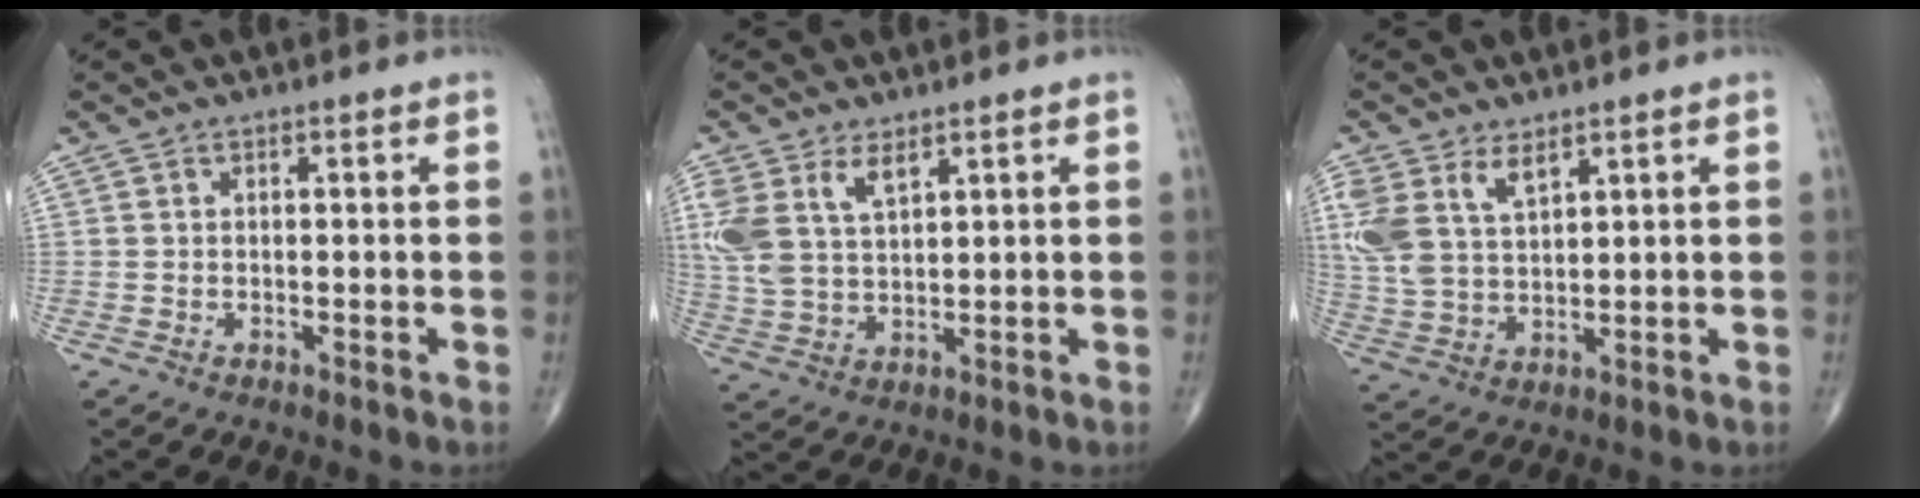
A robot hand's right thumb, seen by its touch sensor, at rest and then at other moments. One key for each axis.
{"total": 10.0, "fx": 4.9, "fy": 5.4, "fz": 6.9, "tx": -0.151, "ty": -0.006, "tz": 0.107}
{"total": 10.4, "fx": 5.3, "fy": 5.7, "fz": 6.9, "tx": -0.146, "ty": -0.011, "tz": 0.118}